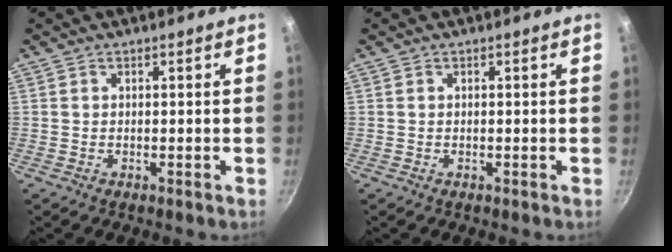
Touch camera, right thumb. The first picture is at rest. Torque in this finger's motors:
{"motor_torque": [0.02, 0.00, -0.14, 0.14, 0.00]}